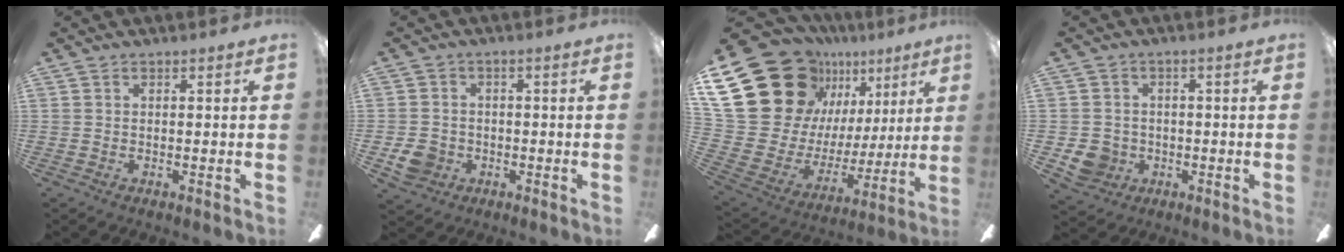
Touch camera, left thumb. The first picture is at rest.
{"total": 5.4, "force": [-1.9, 4.8, 1.7], "torque": [-0.041, 0.009, -0.034]}
{"total": 29.7, "force": [14.4, 20.6, 15.8], "torque": [-0.287, -0.099, 0.306]}
{"total": 5.8, "force": [-1.4, 5.5, 1.4], "torque": [-0.042, 0.009, -0.023]}